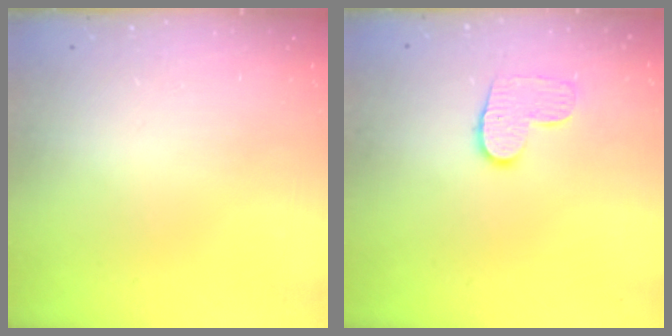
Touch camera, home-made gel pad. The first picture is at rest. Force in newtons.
{"total": 8.0, "press": 8.0, "slide": 0.4}